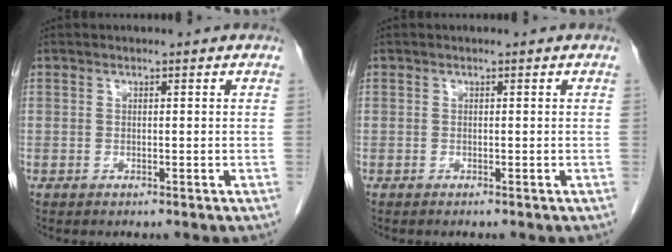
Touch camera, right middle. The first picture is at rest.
{"total": 0.0}